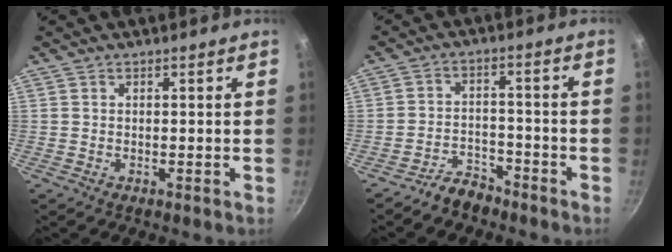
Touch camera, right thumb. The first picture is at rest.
{"total": 5.2, "force": [-4.4, 2.6, 1.3], "torque": [-0.010, 0.049, -0.079]}